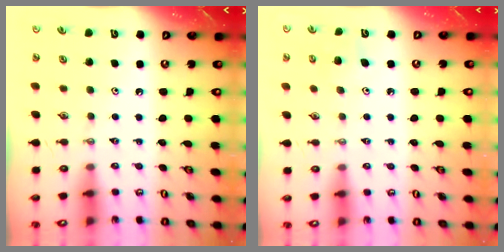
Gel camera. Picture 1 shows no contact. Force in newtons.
{"total": 4.8, "press": 4.7, "slide": 0.5}